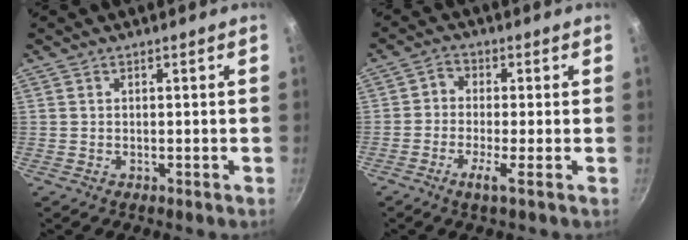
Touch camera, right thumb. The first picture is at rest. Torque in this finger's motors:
{"motor_torque": [-0.39, 0.43, -0.37, -0.13, 0.13]}